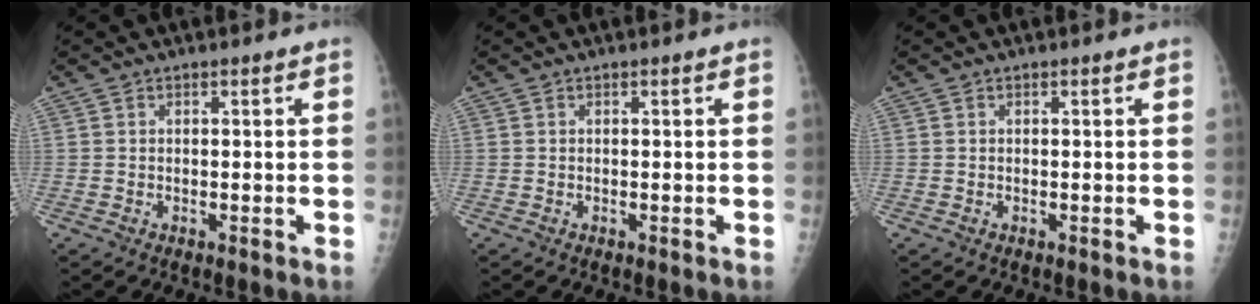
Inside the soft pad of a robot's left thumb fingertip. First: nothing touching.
{"total": 0.0}
{"total": 0.0}